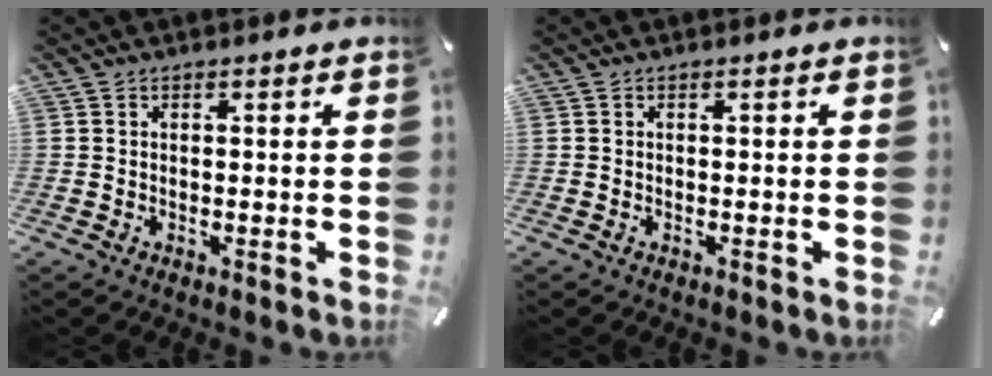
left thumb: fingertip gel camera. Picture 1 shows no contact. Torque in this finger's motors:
{"motor_torque": [0.00, 0.00, 0.00, 0.00, -0.01]}